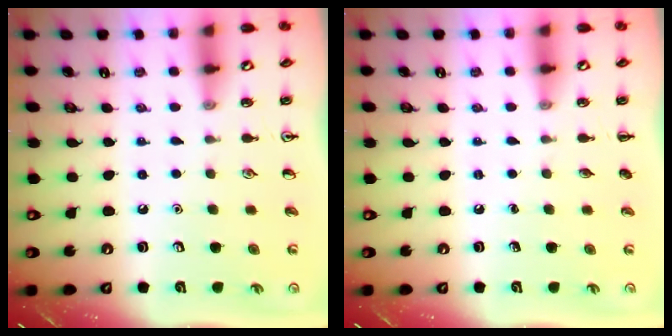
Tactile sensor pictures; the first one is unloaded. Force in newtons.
{"total": 0.0}